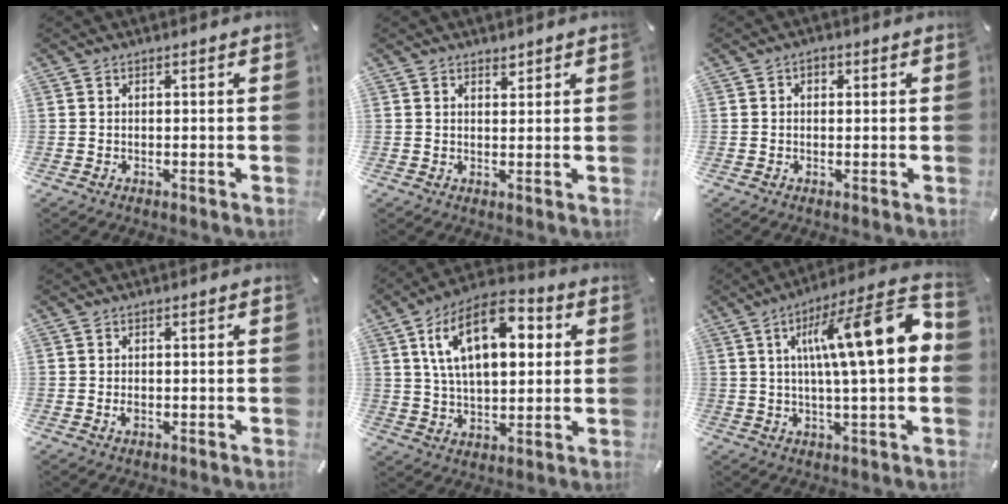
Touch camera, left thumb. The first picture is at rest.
{"total": 1.7, "force": [1.3, 1.0, 0.3], "torque": [0.001, -0.004, 0.023]}
{"total": 1.5, "force": [0.2, 1.1, 1.0], "torque": [-0.011, 0.004, 0.001]}
{"total": 1.2, "force": [-0.2, 0.7, 1.0], "torque": [-0.019, 0.000, -0.005]}
{"total": 18.0, "force": [6.4, 10.0, 13.5], "torque": [-0.247, -0.003, 0.104]}
{"total": 18.0, "force": [4.0, 3.0, 17.3], "torque": [-0.278, -0.008, 0.048]}